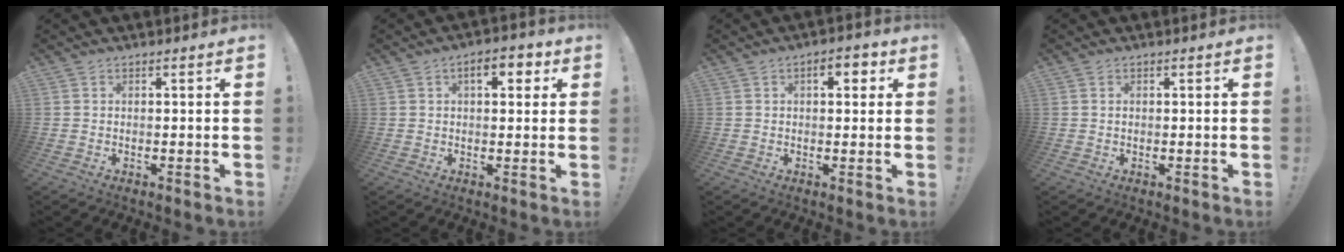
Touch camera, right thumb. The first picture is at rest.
{"total": 6.4, "force": [2.3, 3.0, 5.2], "torque": [-0.062, -0.003, 0.030]}
{"total": 5.1, "force": [1.7, 2.6, 4.0], "torque": [-0.040, -0.003, 0.019]}
{"total": 0.6, "force": [0.0, 0.5, 0.1], "torque": [-0.010, 0.005, 0.002]}